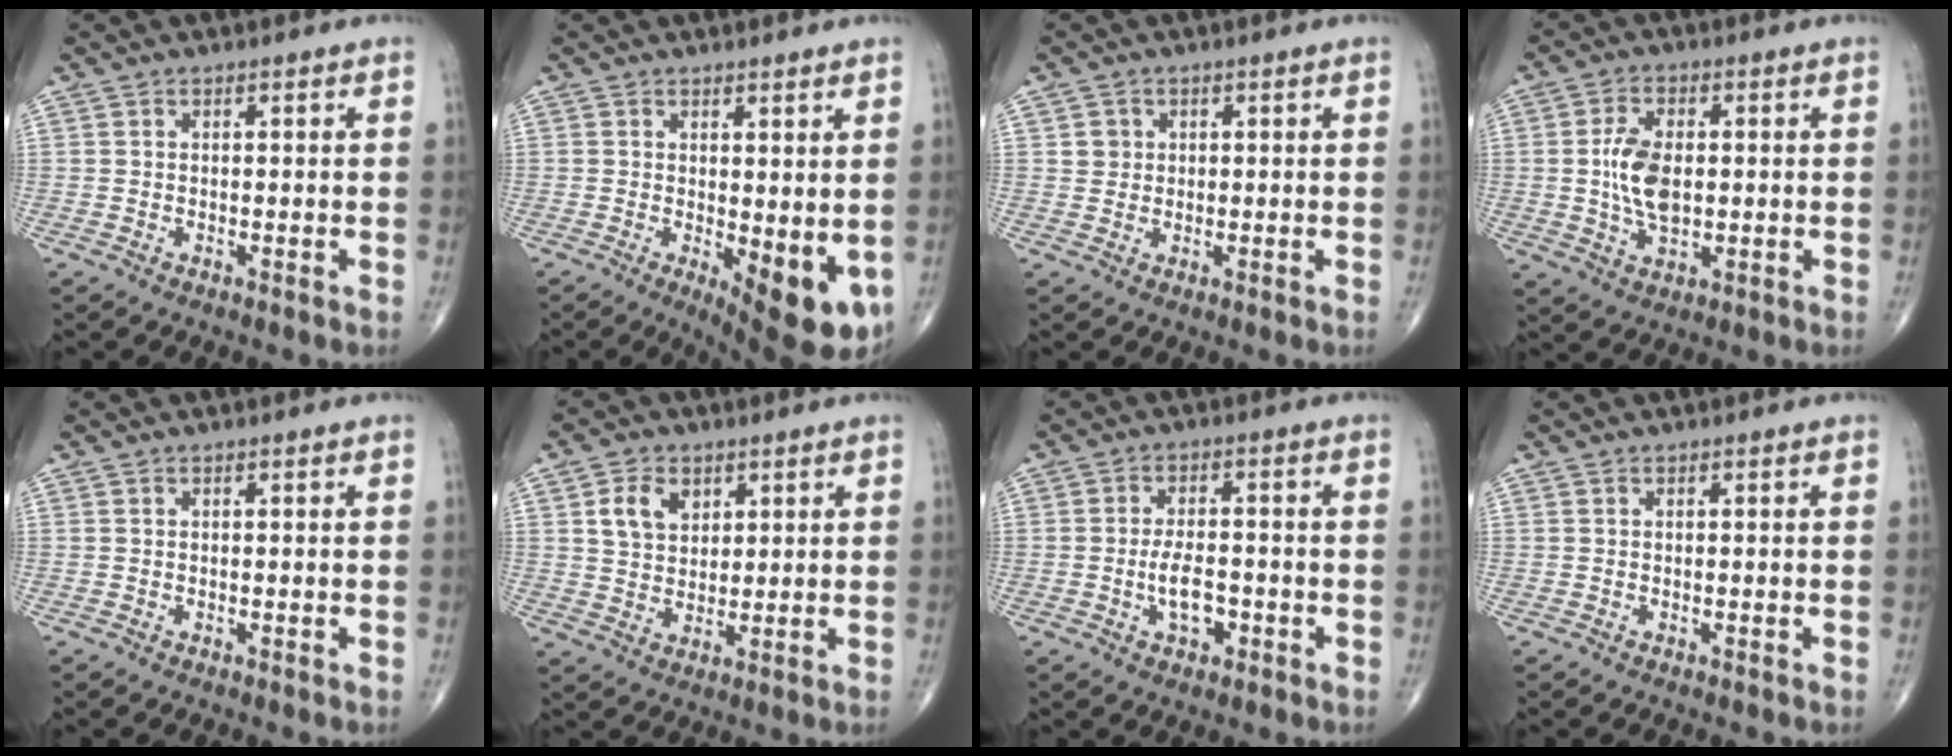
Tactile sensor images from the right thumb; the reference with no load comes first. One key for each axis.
{"total": 9.8, "fx": -1.4, "fy": 3.6, "fz": 9.0, "tx": -0.107, "ty": -0.023, "tz": -0.008}
{"total": 2.2, "fx": 0.6, "fy": 2.0, "fz": 0.5, "tx": 0.003, "ty": -0.001, "tz": 0.008}
{"total": 8.4, "fx": 0.2, "fy": 4.9, "fz": 6.9, "tx": -0.128, "ty": -0.002, "tz": 0.004}
{"total": 0.0}
{"total": 6.8, "fx": 2.7, "fy": 4.9, "fz": 3.8, "tx": -0.045, "ty": -0.012, "tz": 0.050}
{"total": 5.6, "fx": -1.7, "fy": 2.9, "fz": 4.5, "tx": -0.069, "ty": 0.009, "tz": -0.030}
{"total": 0.0}